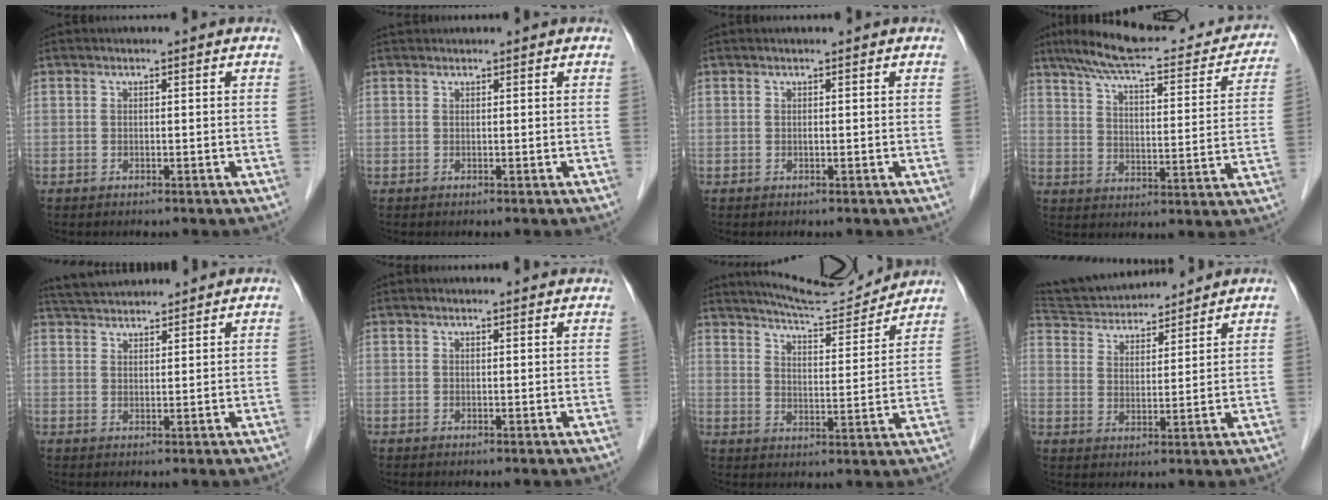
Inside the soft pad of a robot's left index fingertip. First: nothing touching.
{"total": 1.1, "force": [1.1, 0.1, 0.1], "torque": [-0.006, 0.021, 0.023]}
{"total": 0.0}
{"total": 22.6, "force": [19.2, 4.7, 11.0], "torque": [-0.158, 0.016, 0.251]}
{"total": 7.0, "force": [6.7, 0.9, 1.9], "torque": [-0.040, 0.039, 0.114]}
{"total": 3.2, "force": [3.1, 0.5, 0.7], "torque": [-0.013, 0.015, 0.032]}
{"total": 11.9, "force": [11.7, 0.3, 2.5], "torque": [-0.044, 0.001, 0.173]}
{"total": 13.8, "force": [13.0, 2.7, 3.9], "torque": [-0.075, 0.032, 0.224]}